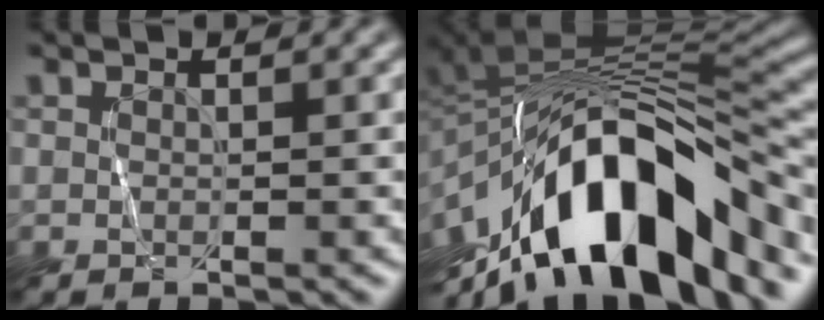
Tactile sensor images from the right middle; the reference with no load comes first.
{"total": 14.9, "force": [-7.3, 6.4, 11.4], "torque": [-0.174, 0.013, -0.129]}